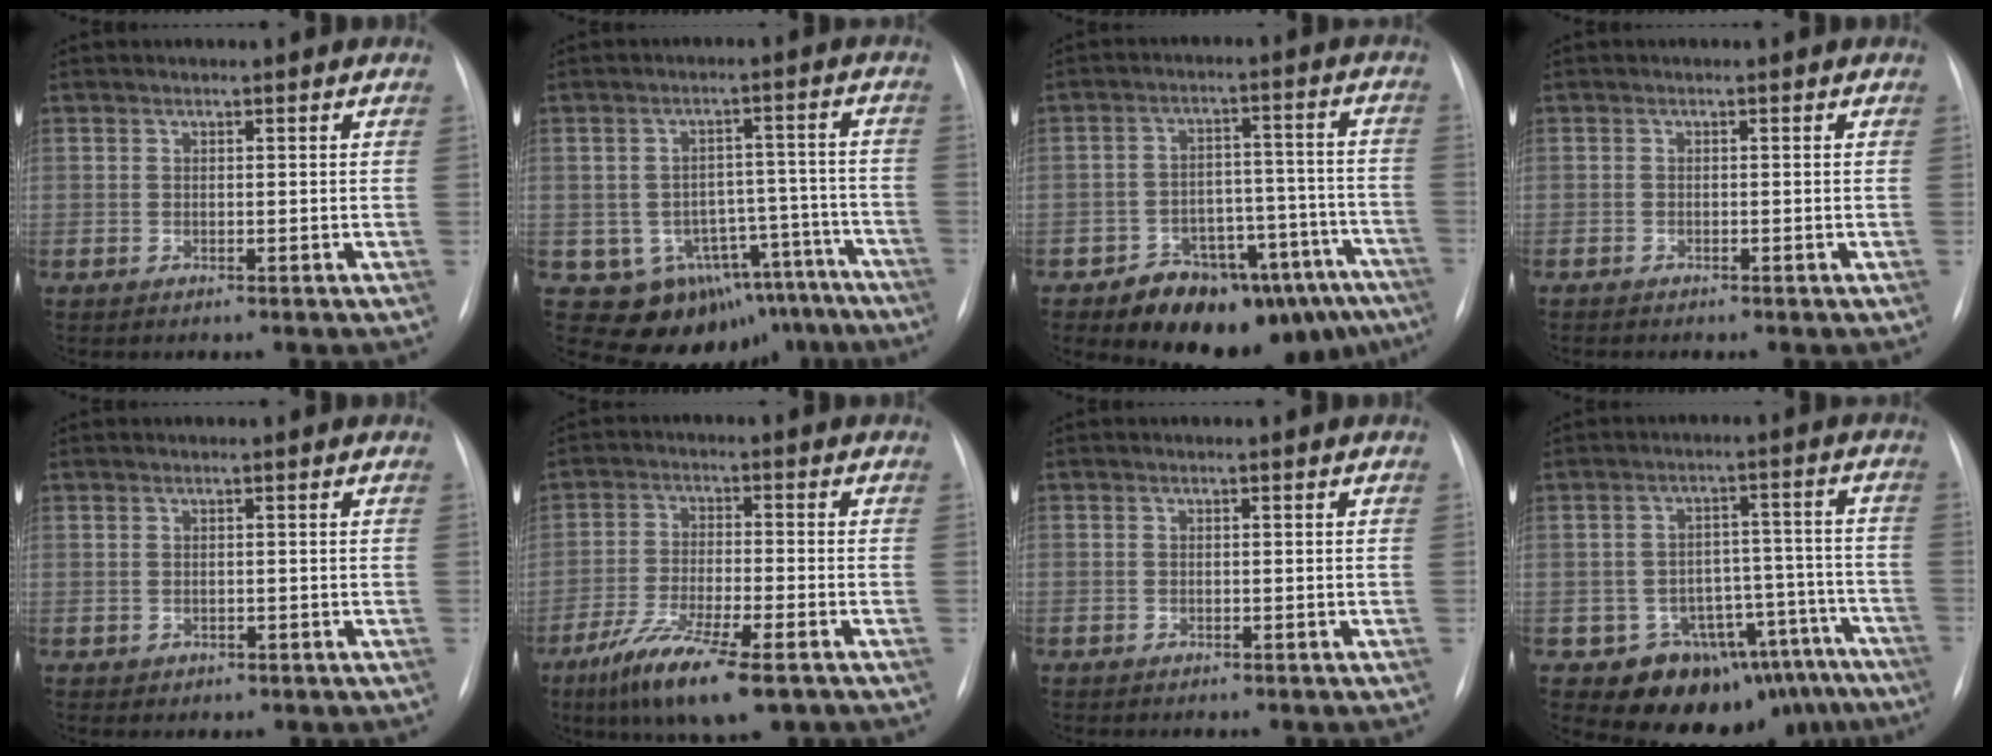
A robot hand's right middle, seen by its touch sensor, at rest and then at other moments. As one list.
[{"total": 14.1, "force": [-9.9, 9.5, 3.1], "torque": [-0.020, 0.062, -0.110]}, {"total": 15.7, "force": [-11.6, 7.5, 7.6], "torque": [-0.047, 0.063, -0.148]}, {"total": 0.6, "force": [-0.5, 0.0, 0.4], "torque": [-0.009, -0.003, -0.008]}, {"total": 0.8, "force": [-0.2, 0.7, 0.3], "torque": [-0.007, 0.002, 0.003]}, {"total": 11.5, "force": [-7.1, 1.8, 8.9], "torque": [-0.167, -0.027, -0.121]}, {"total": 0.8, "force": [-0.5, 0.6, 0.0], "torque": [-0.008, 0.003, -0.007]}, {"total": 13.5, "force": [-10.5, 8.2, 2.1], "torque": [0.015, 0.075, -0.128]}]